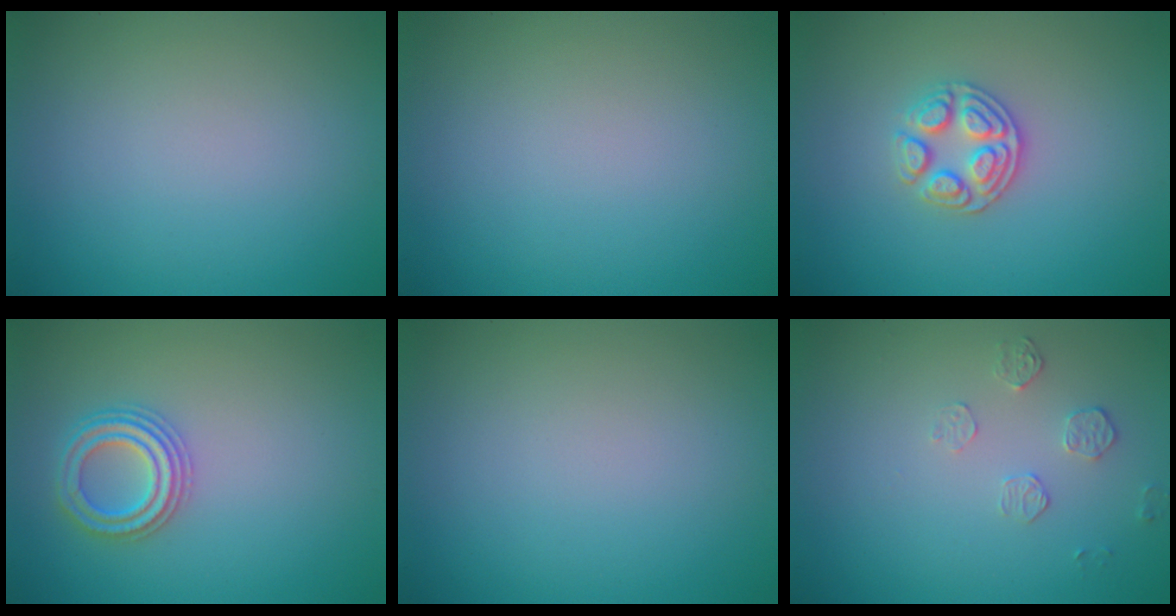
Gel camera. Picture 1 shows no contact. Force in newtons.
{"total": 0.0}
{"total": 3.0, "press": 2.8, "slide": 1.1}
{"total": 2.9, "press": 2.9, "slide": 0.5}
{"total": 0.0}
{"total": 1.5, "press": 0.8, "slide": 1.3}